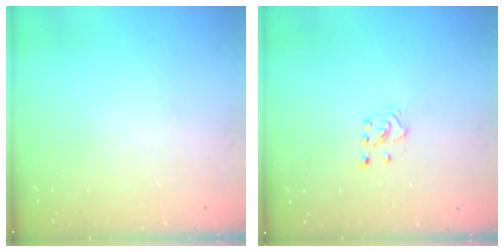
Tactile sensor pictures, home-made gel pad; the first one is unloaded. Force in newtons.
{"total": 3.3, "press": 3.2, "slide": 0.8}